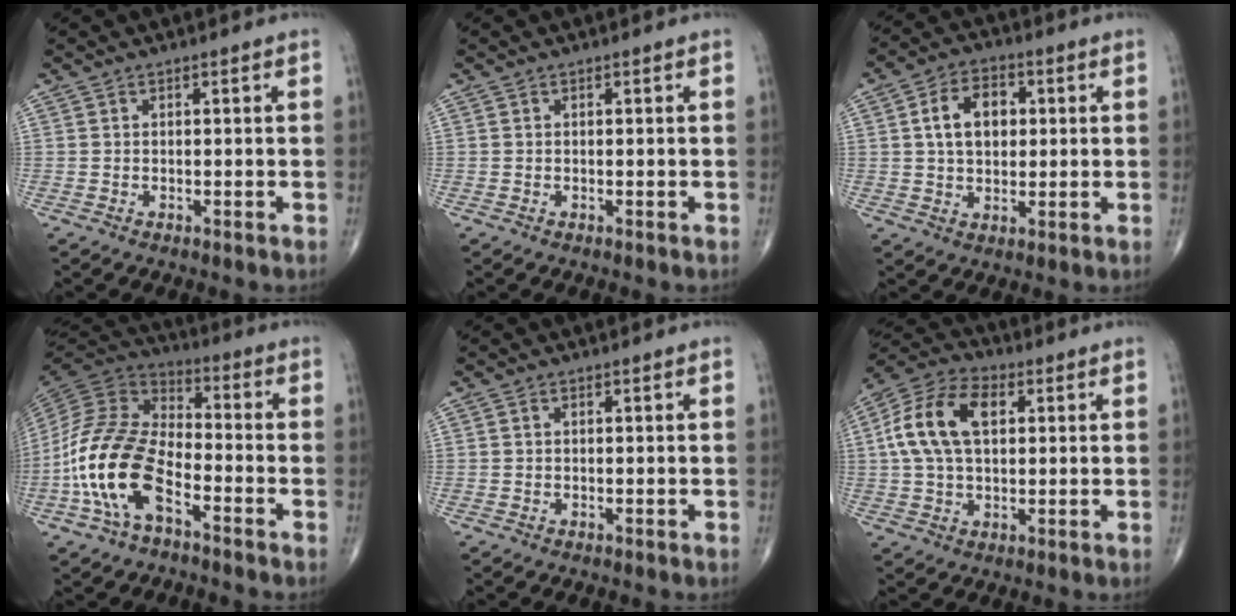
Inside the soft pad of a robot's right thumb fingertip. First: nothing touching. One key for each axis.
{"total": 0.0}
{"total": 9.5, "fx": 1.8, "fy": 6.5, "fz": 6.7, "tx": -0.091, "ty": 0.008, "tz": 0.029}
{"total": 17.2, "fx": -6.6, "fy": 9.0, "fz": 13.1, "tx": -0.261, "ty": 0.049, "tz": -0.134}
{"total": 0.5, "fx": 0.1, "fy": 0.4, "fz": 0.3, "tx": -0.005, "ty": 0.001, "tz": 0.002}
{"total": 14.2, "fx": 2.9, "fy": 8.7, "fz": 10.8, "tx": -0.207, "ty": 0.022, "tz": 0.048}